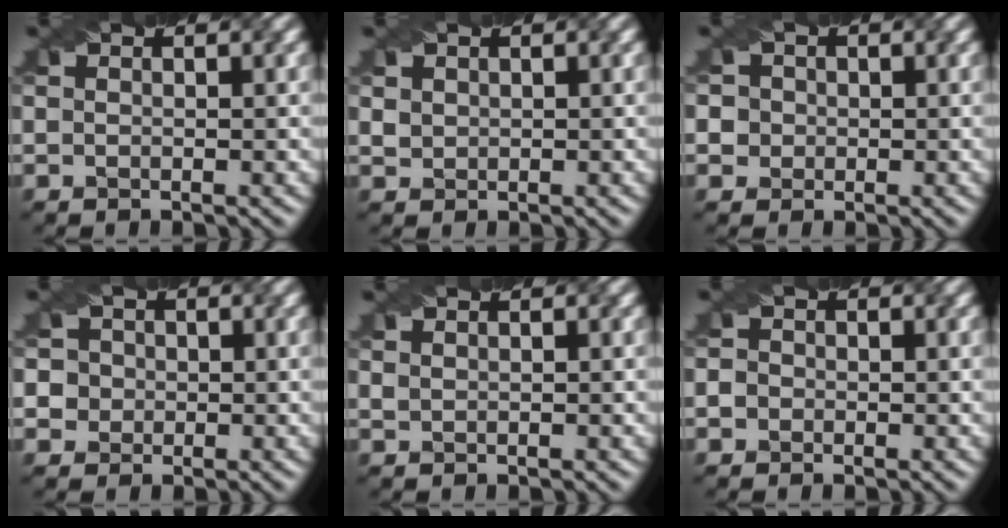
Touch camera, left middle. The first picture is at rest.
{"total": 1.5, "force": [0.9, 1.1, 0.5], "torque": [-0.025, 0.004, 0.032]}
{"total": 3.9, "force": [0.9, 3.6, 1.3], "torque": [-0.015, 0.030, -0.002]}
{"total": 5.1, "force": [0.9, 4.8, 1.5], "torque": [-0.025, 0.034, -0.005]}
{"total": 0.7, "force": [0.5, 0.3, 0.2], "torque": [-0.012, 0.000, 0.019]}
{"total": 2.0, "force": [0.0, 1.8, 0.8], "torque": [0.007, 0.024, -0.023]}